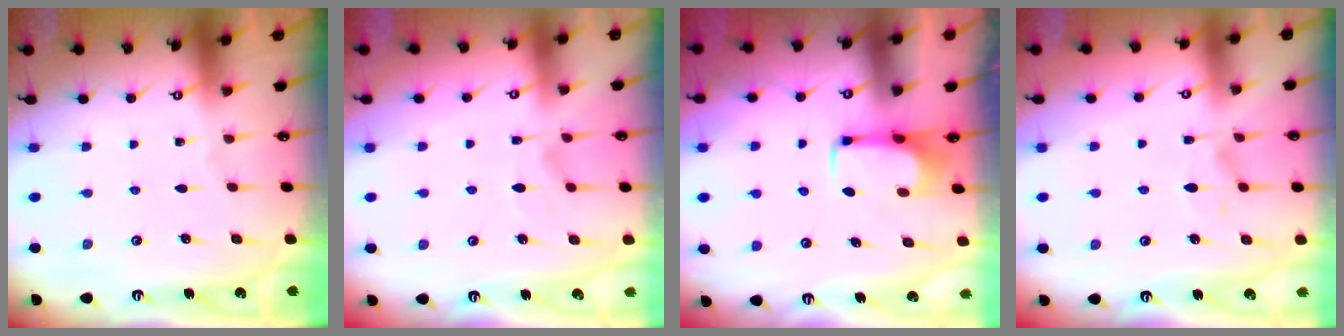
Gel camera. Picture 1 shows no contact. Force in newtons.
{"total": 1.4, "press": 0.9, "slide": 1.1}
{"total": 1.7, "press": 1.7, "slide": 0.4}
{"total": 0.7, "press": 0.3, "slide": 0.7}